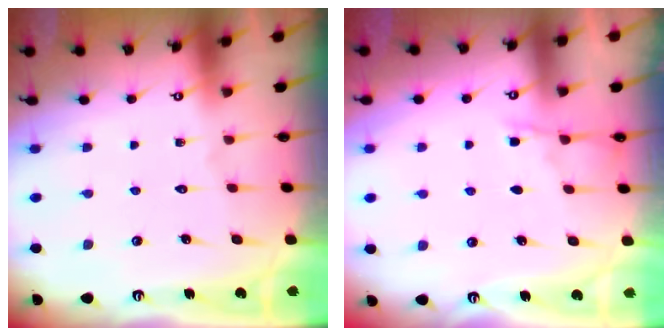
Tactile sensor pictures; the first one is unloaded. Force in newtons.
{"total": 5.5, "press": 5.5, "slide": 0.6}